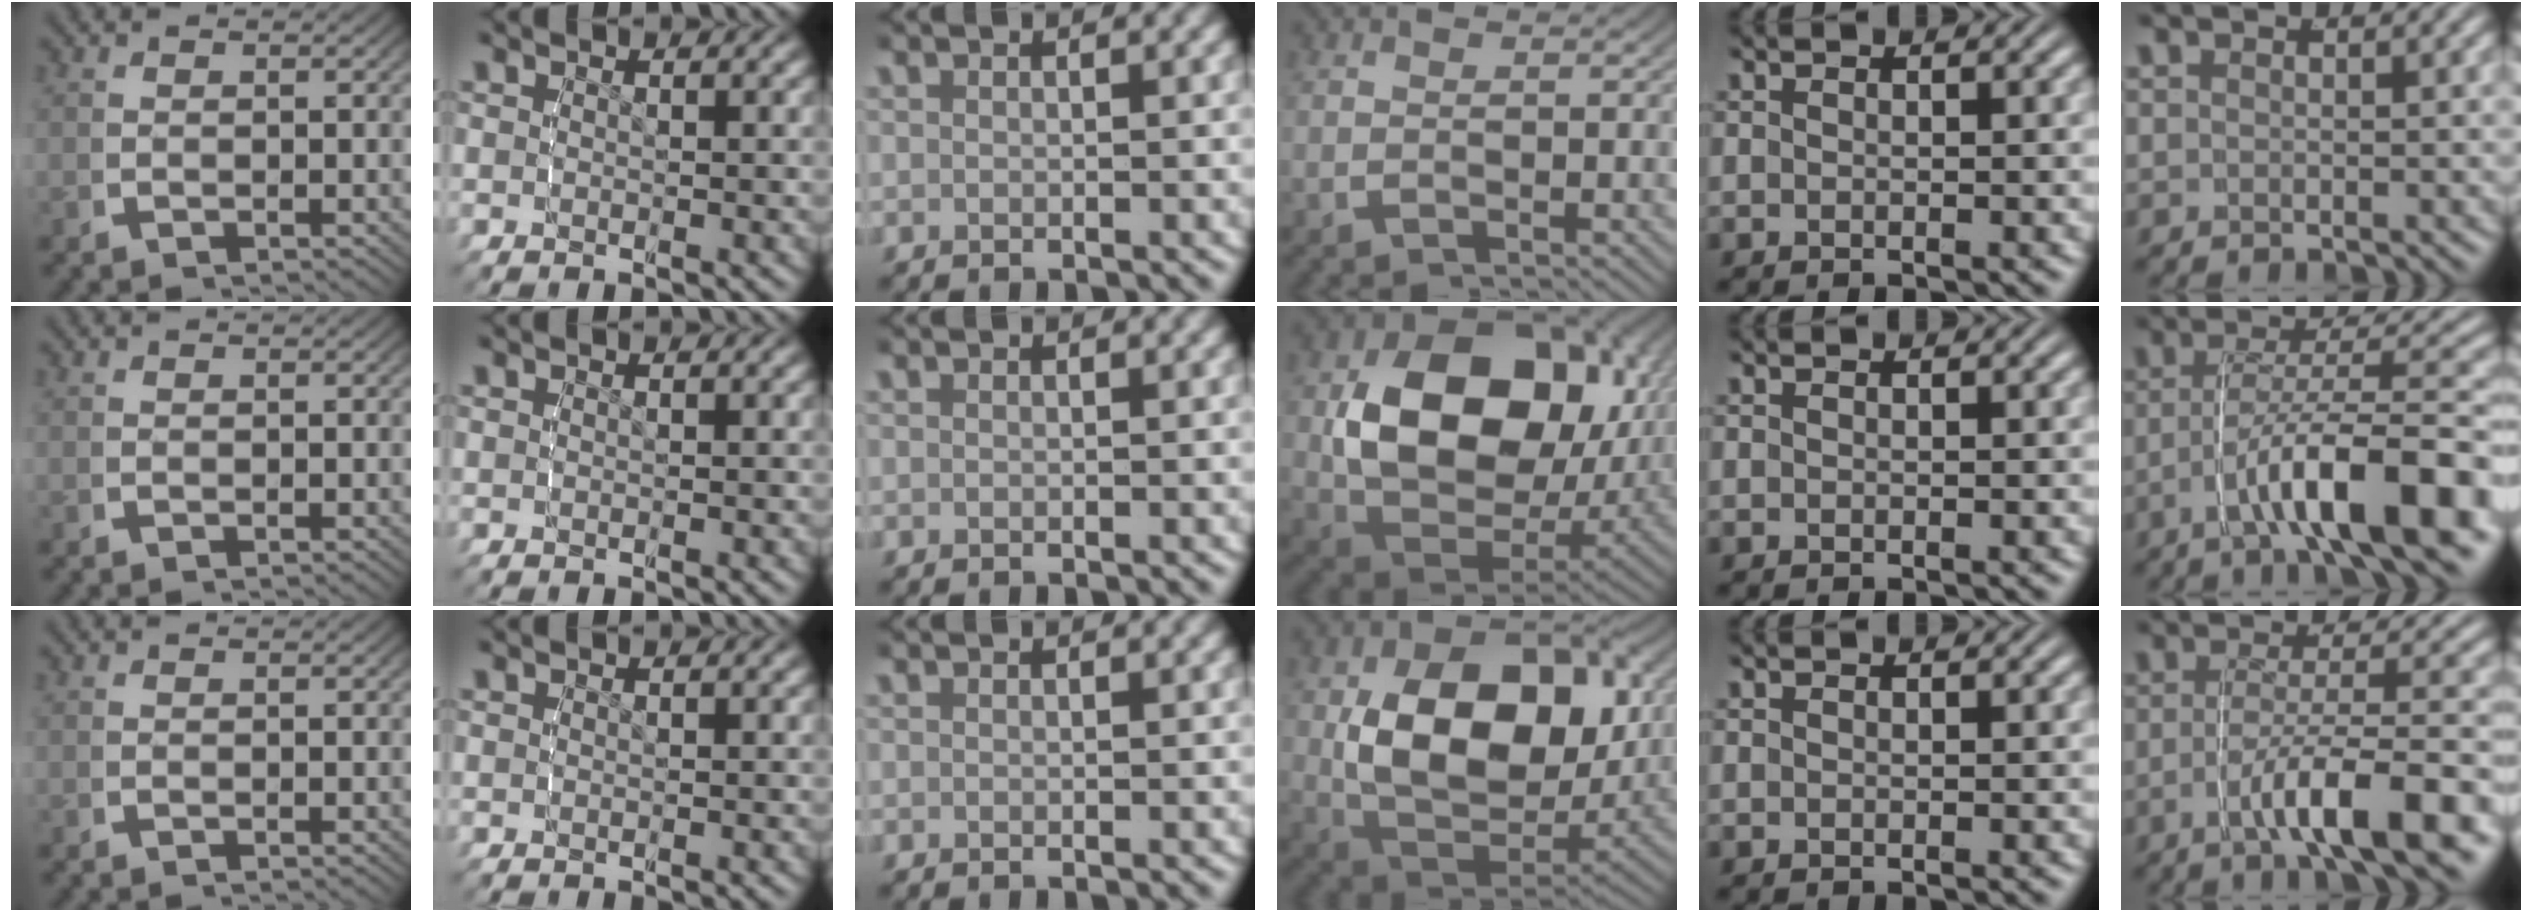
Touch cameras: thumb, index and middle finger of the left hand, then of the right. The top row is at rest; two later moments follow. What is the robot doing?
{"motion": "lift_and_place", "object": "lipstick"}